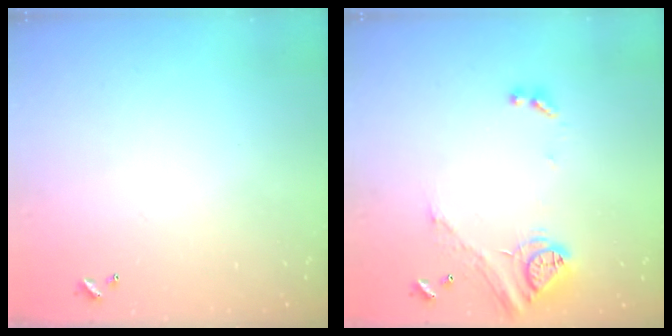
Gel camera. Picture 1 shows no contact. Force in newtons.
{"total": 15.6, "press": 15.6, "slide": 1.1}